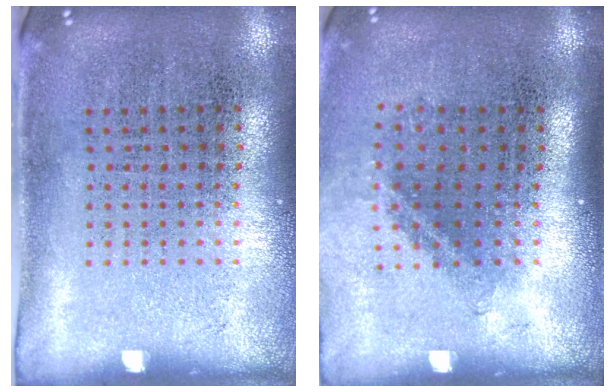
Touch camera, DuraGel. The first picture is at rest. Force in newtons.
{"total": 1.5, "press": 1.0, "slide": 1.0}